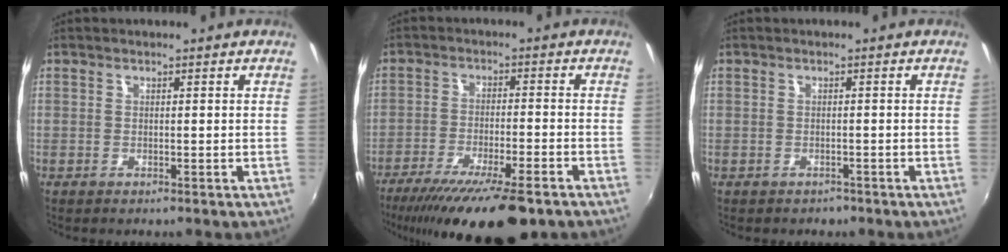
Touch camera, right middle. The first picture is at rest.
{"total": 16.8, "force": [-12.6, 2.7, 10.7], "torque": [-0.202, -0.046, -0.199]}
{"total": 1.6, "force": [-1.2, 1.0, 0.3], "torque": [-0.010, -0.002, -0.014]}